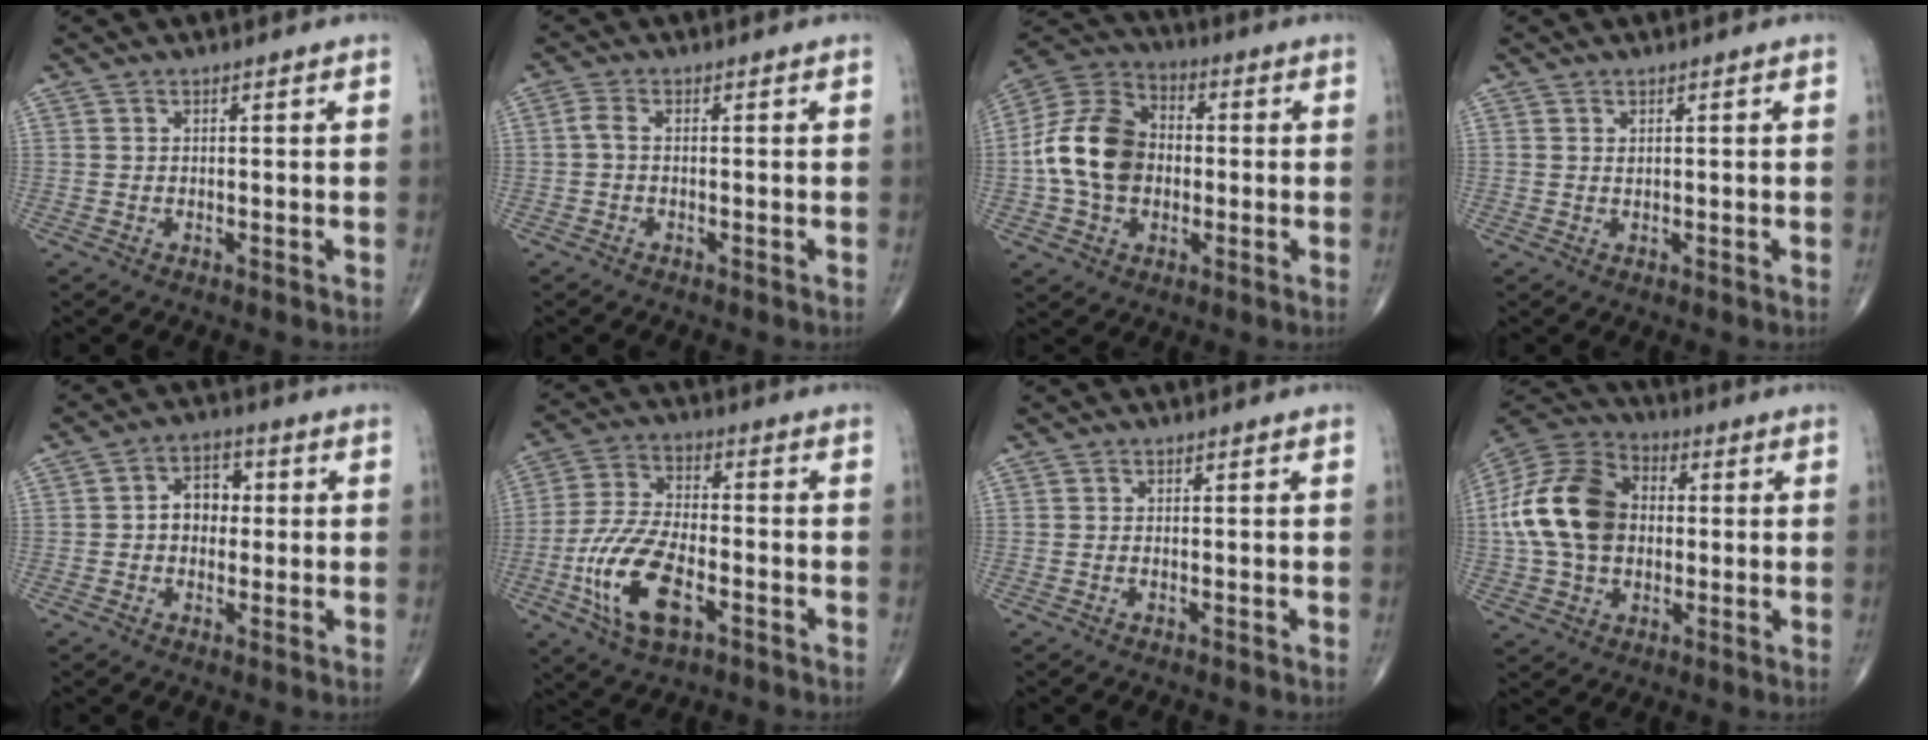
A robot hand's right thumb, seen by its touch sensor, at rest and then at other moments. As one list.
[{"total": 1.7, "force": [-0.3, 0.7, 1.5], "torque": [-0.033, 0.001, -0.010]}, {"total": 15.3, "force": [-0.9, 11.2, 10.3], "torque": [-0.176, 0.030, -0.025]}, {"total": 0.5, "force": [0.3, 0.2, 0.4], "torque": [-0.005, 0.000, 0.006]}, {"total": 6.0, "force": [0.2, 4.6, 3.9], "torque": [-0.037, 0.018, -0.006]}, {"total": 14.5, "force": [-5.4, 6.8, 11.6], "torque": [-0.232, 0.019, -0.099]}, {"total": 0.0}, {"total": 18.3, "force": [0.5, 13.0, 12.8], "torque": [-0.236, 0.024, 0.002]}]